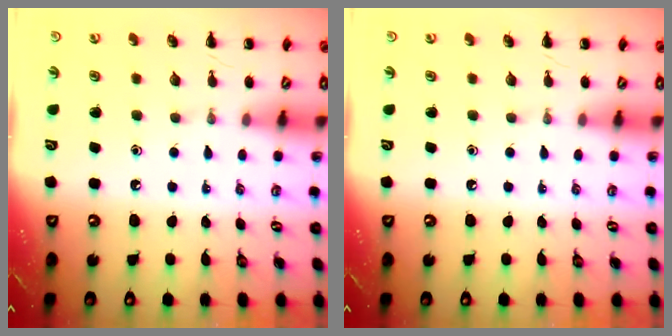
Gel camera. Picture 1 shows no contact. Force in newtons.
{"total": 0.0}